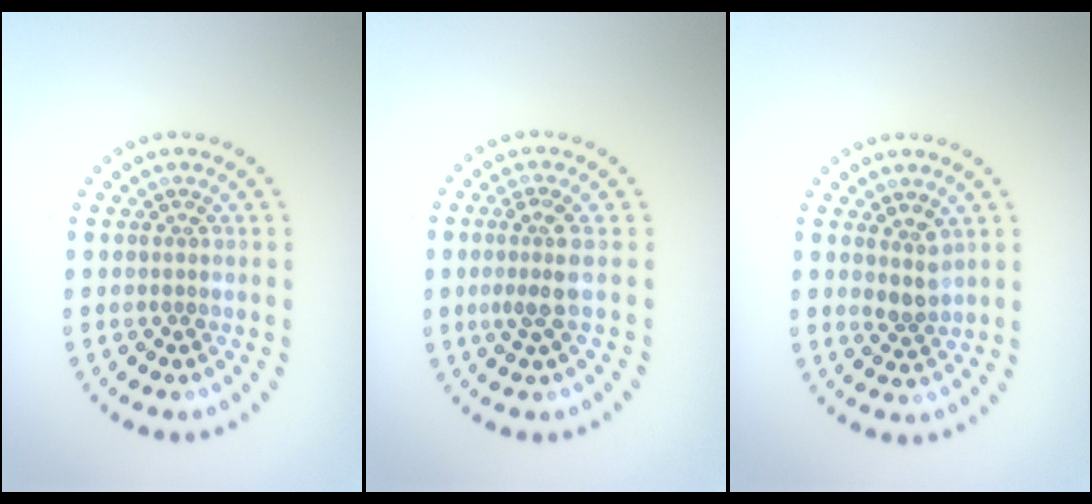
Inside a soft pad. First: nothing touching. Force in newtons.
{"total": 2.6, "press": 1.9, "slide": 1.7}
{"total": 2.0, "press": 1.6, "slide": 1.2}